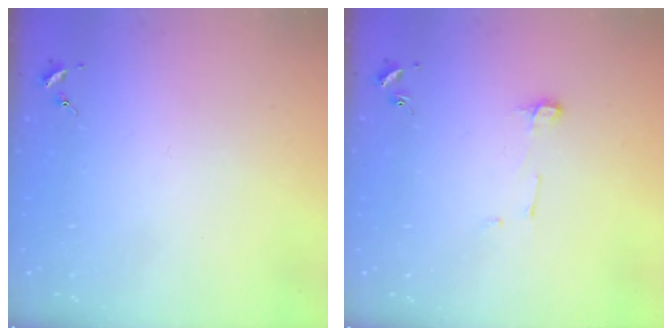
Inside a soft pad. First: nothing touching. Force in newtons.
{"total": 4.3, "press": 4.3, "slide": 0.4}